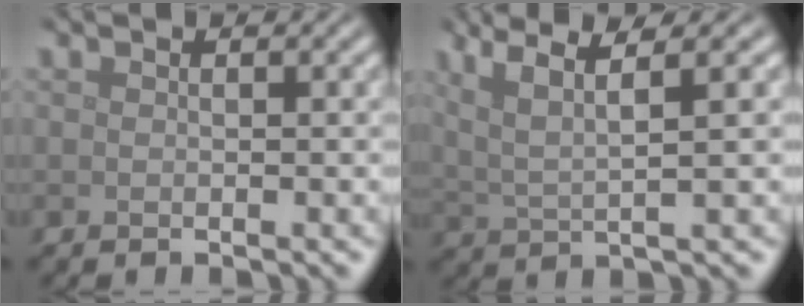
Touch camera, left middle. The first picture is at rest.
{"total": 5.2, "force": [2.8, 1.0, 4.3], "torque": [-0.080, 0.011, 0.052]}